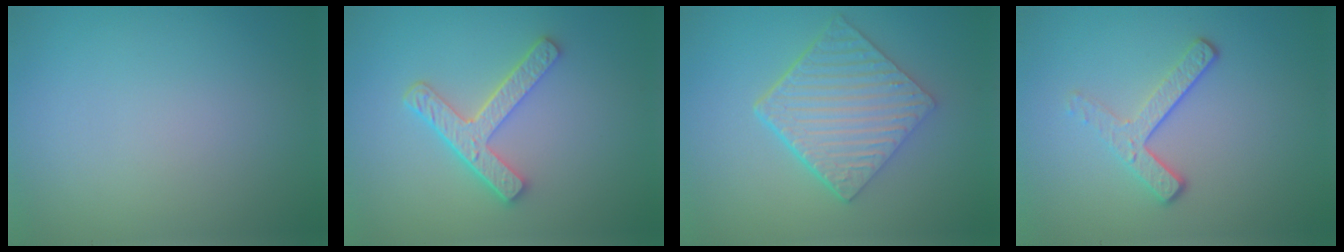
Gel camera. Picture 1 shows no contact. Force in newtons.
{"total": 4.3, "press": 3.3, "slide": 2.9}
{"total": 6.4, "press": 4.5, "slide": 4.7}
{"total": 3.0, "press": 2.2, "slide": 2.1}